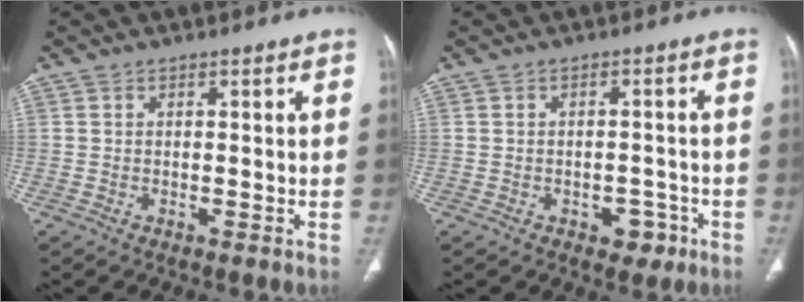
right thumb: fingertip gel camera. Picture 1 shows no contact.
{"total": 4.0, "force": [-2.1, 2.7, 2.1], "torque": [-0.007, 0.017, -0.023]}